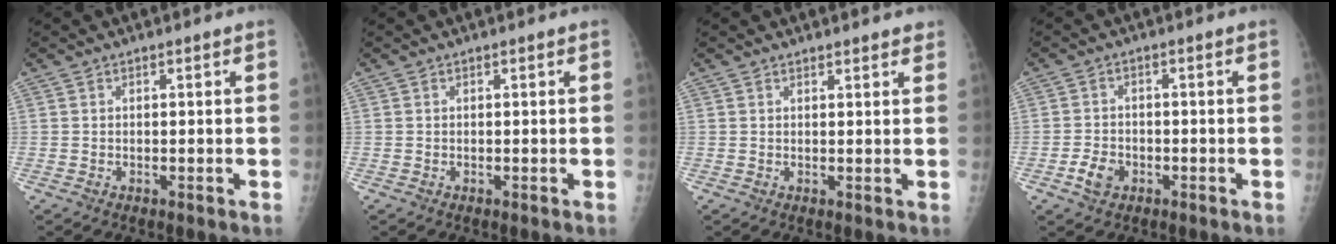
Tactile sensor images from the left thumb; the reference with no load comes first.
{"total": 0.0}
{"total": 2.5, "force": [2.3, 0.7, 0.8], "torque": [0.006, -0.006, 0.024]}
{"total": 4.0, "force": [-1.7, 2.9, 2.1], "torque": [-0.034, 0.010, -0.030]}